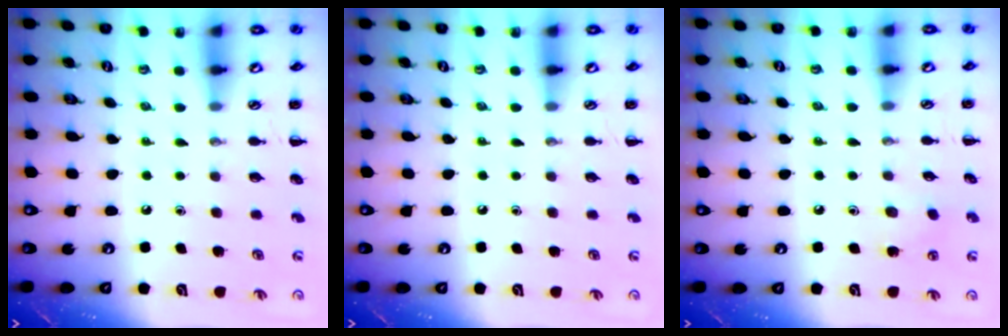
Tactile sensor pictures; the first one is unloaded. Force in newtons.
{"total": 0.0}
{"total": 7.2, "press": 7.0, "slide": 1.4}